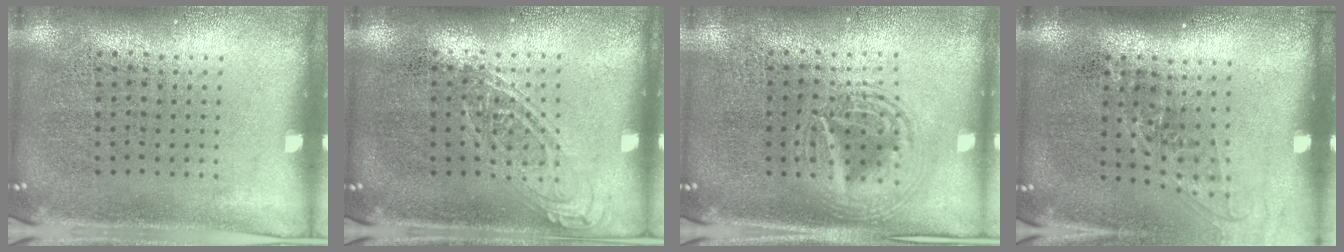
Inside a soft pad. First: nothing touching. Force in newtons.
{"total": 1.0, "press": 1.0, "slide": 0.2}
{"total": 2.8, "press": 2.8, "slide": 0.3}
{"total": 1.2, "press": 1.0, "slide": 0.7}